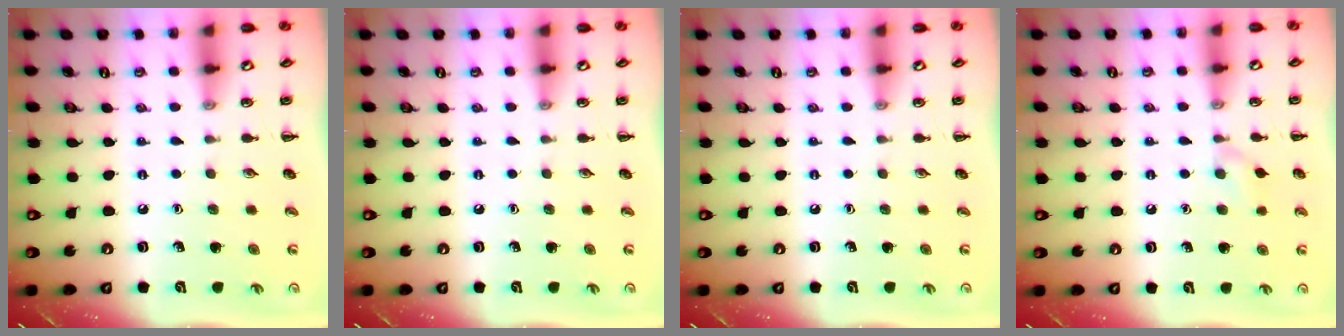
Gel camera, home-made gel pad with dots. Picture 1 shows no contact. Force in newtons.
{"total": 0.0}
{"total": 0.0}
{"total": 6.7, "press": 6.3, "slide": 2.1}